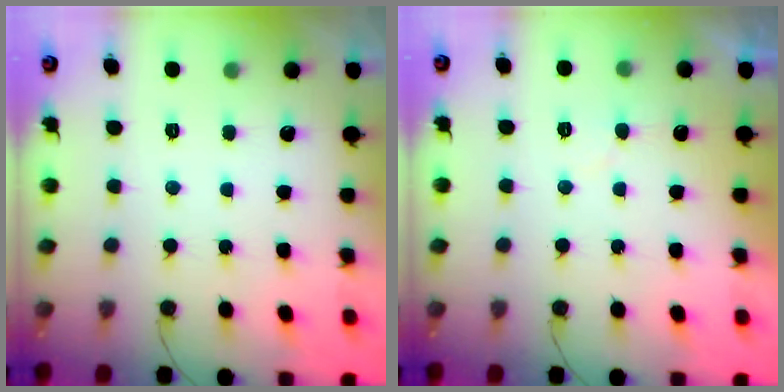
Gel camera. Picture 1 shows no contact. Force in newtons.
{"total": 4.6, "press": 4.6, "slide": 0.2}